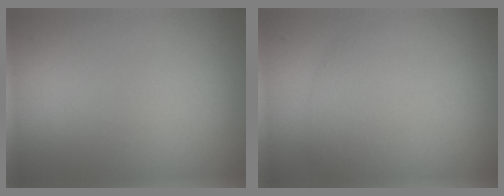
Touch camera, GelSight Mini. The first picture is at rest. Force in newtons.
{"total": 2.4, "press": 2.4, "slide": 0.1}